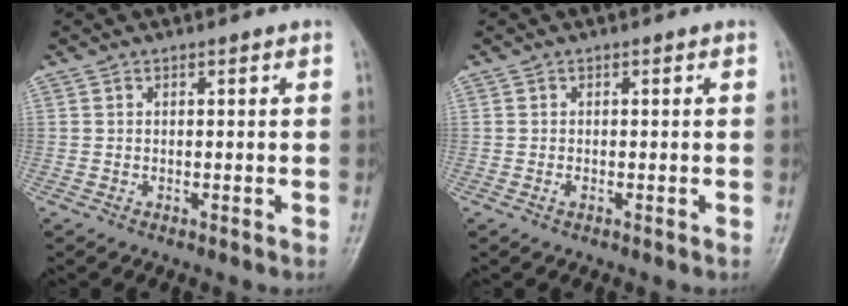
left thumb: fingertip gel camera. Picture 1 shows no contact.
{"total": 0.6, "force": [-0.4, 0.3, 0.3], "torque": [-0.009, -0.001, -0.008]}